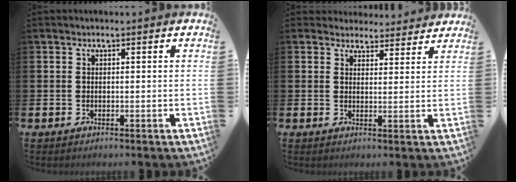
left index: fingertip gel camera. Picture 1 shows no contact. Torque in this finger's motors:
{"motor_torque": [0.94, -1.20, 0.15, -0.01]}